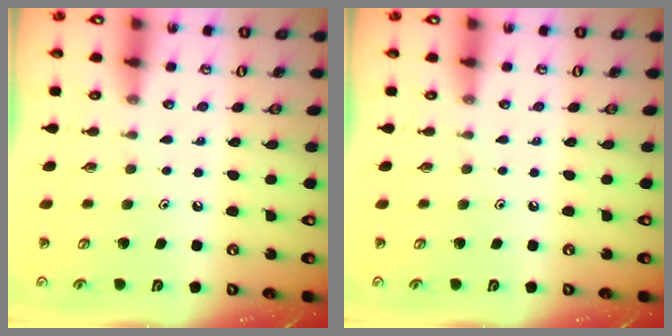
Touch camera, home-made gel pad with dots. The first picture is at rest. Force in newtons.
{"total": 0.0}